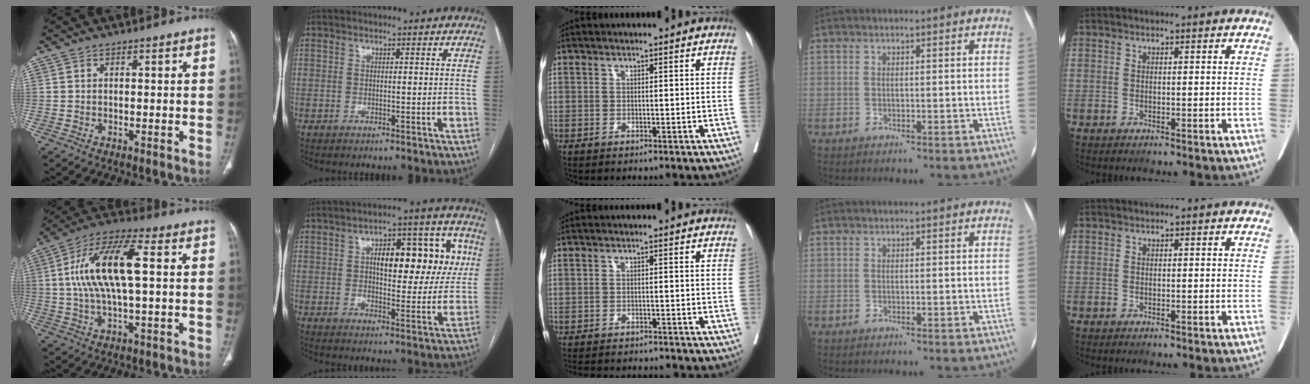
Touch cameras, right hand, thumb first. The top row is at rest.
{"thumb": {"total": 15.6, "force": [2.1, 5.4, 14.5], "torque": [-0.292, 0.025, 0.034]}, "index": {"total": 13.9, "force": [3.5, 6.1, 12.0], "torque": [-0.153, 0.036, 0.052]}, "middle": {"total": 11.9, "force": [-11.2, 2.0, 3.6], "torque": [-0.054, -0.004, -0.138]}}